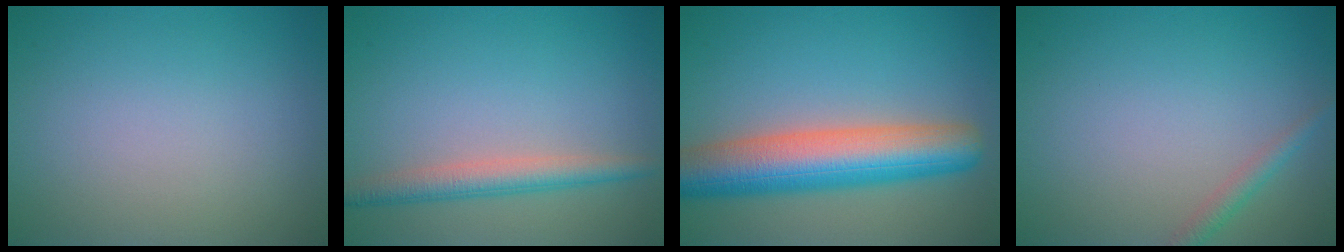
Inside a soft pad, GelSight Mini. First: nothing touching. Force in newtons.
{"total": 3.0, "press": 3.0, "slide": 0.1}
{"total": 9.0, "press": 9.0, "slide": 0.3}
{"total": 1.4, "press": 1.4, "slide": 0.1}